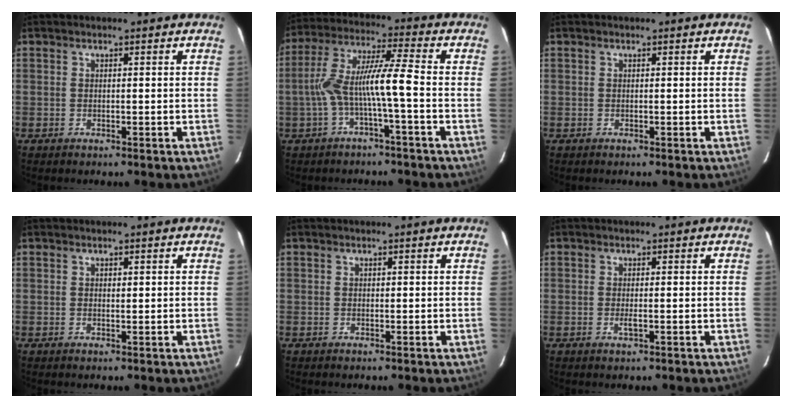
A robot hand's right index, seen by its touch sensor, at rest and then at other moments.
{"total": 9.1, "force": [-2.1, -0.1, 8.8], "torque": [-0.178, 0.030, -0.041]}
{"total": 0.0}
{"total": 1.8, "force": [0.8, 1.1, 1.2], "torque": [-0.016, -0.002, 0.015]}
{"total": 0.0}
{"total": 1.2, "force": [-0.3, 0.2, 1.1], "torque": [-0.023, -0.002, -0.005]}